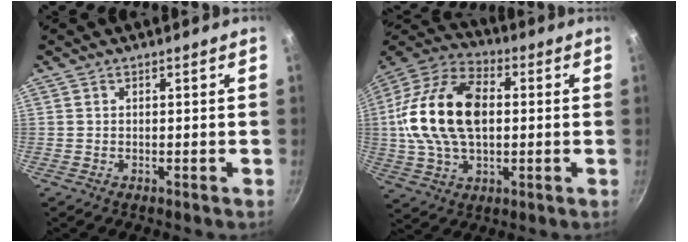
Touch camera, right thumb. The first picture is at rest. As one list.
[{"total": 21.3, "force": [1.5, 13.2, 16.6], "torque": [-0.301, 0.028, 0.014]}]